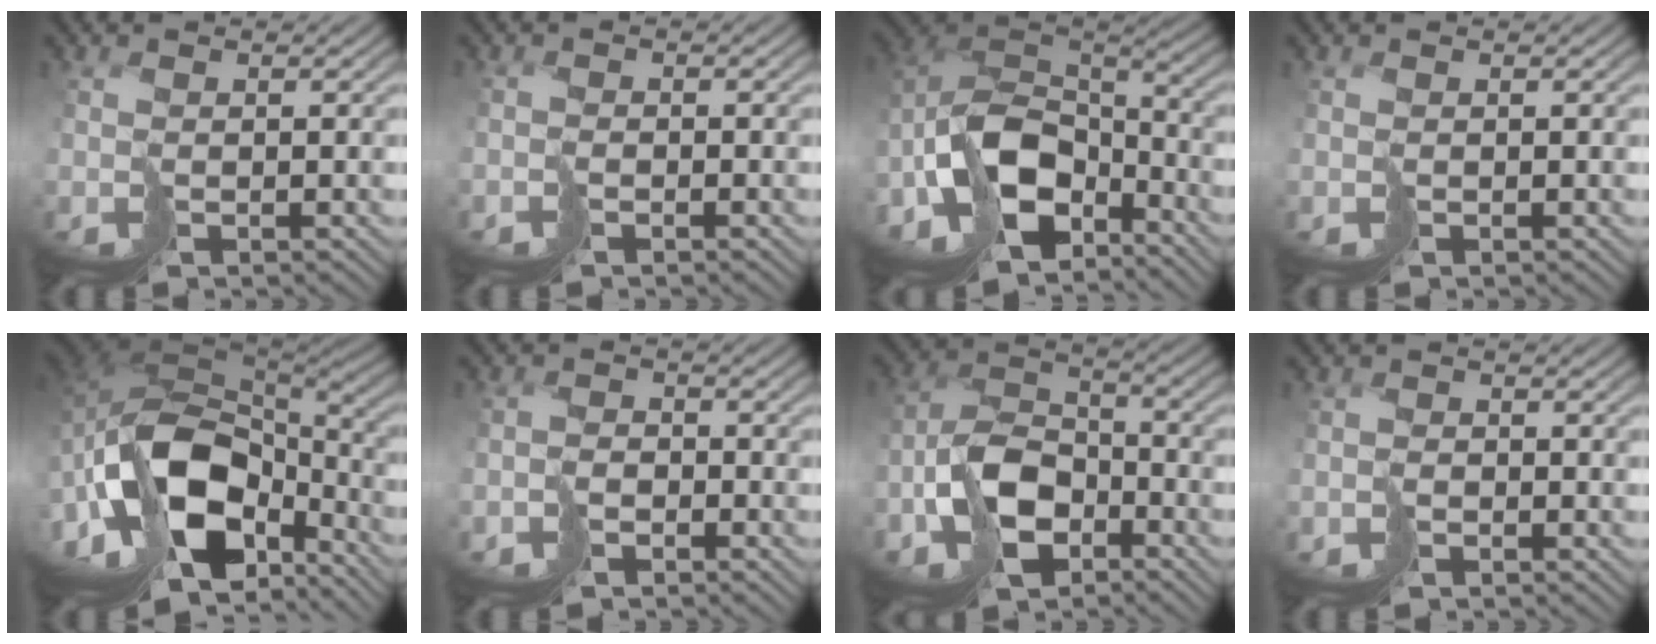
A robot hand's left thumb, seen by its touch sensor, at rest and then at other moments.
{"total": 1.1, "force": [-1.1, 0.3, -0.1], "torque": [0.013, 0.005, -0.023]}
{"total": 14.1, "force": [-7.6, 8.4, 8.4], "torque": [-0.199, -0.015, -0.139]}
{"total": 0.0}
{"total": 18.2, "force": [-5.7, 10.5, 13.8], "torque": [-0.315, -0.023, -0.085]}
{"total": 2.8, "force": [-2.6, 1.0, 0.3], "torque": [0.004, 0.008, -0.054]}
{"total": 8.6, "force": [-4.3, 5.4, 5.0], "torque": [-0.100, 0.004, -0.095]}
{"total": 1.4, "force": [-1.4, 0.4, 0.0], "torque": [0.012, 0.005, -0.030]}